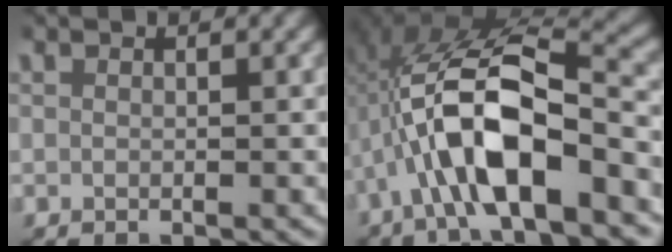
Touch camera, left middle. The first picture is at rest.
{"total": 11.4, "force": [-0.7, 6.6, 9.3], "torque": [-0.186, -0.015, -0.007]}